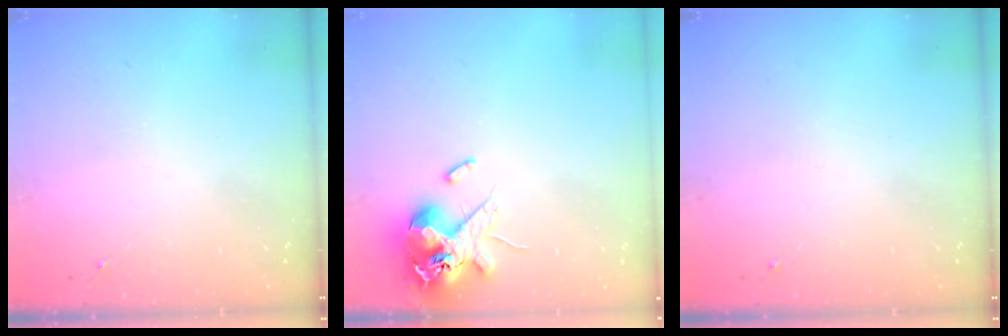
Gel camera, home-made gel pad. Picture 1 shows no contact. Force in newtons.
{"total": 13.4, "press": 13.2, "slide": 2.3}
{"total": 0.0}